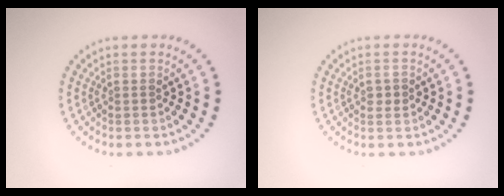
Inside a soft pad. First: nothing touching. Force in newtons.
{"total": 0.9, "press": 0.9, "slide": 0.0}